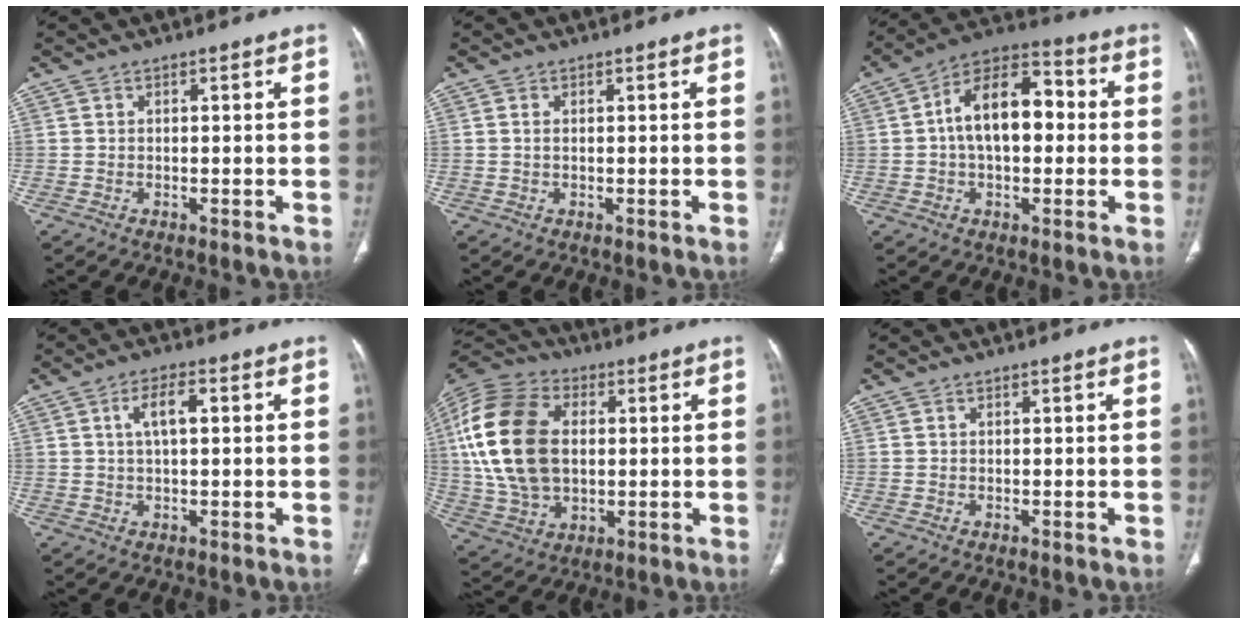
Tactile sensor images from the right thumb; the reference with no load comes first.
{"total": 0.5, "force": [0.1, 0.2, 0.4], "torque": [-0.013, 0.002, 0.002]}
{"total": 14.4, "force": [0.8, 8.4, 11.7], "torque": [-0.174, 0.038, 0.001]}
{"total": 4.8, "force": [1.1, 1.9, 4.3], "torque": [-0.080, 0.009, 0.019]}
{"total": 21.8, "force": [2.4, 14.2, 16.4], "torque": [-0.336, 0.004, 0.046]}
{"total": 0.0}